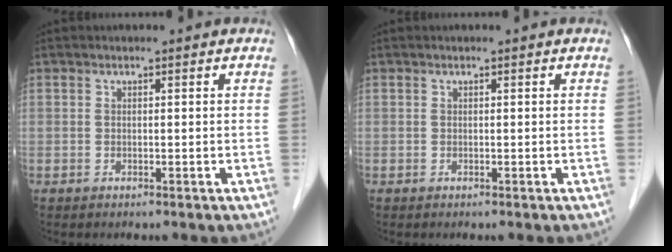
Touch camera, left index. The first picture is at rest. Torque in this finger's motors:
{"motor_torque": [-0.08, 0.08, 0.00, 0.00]}